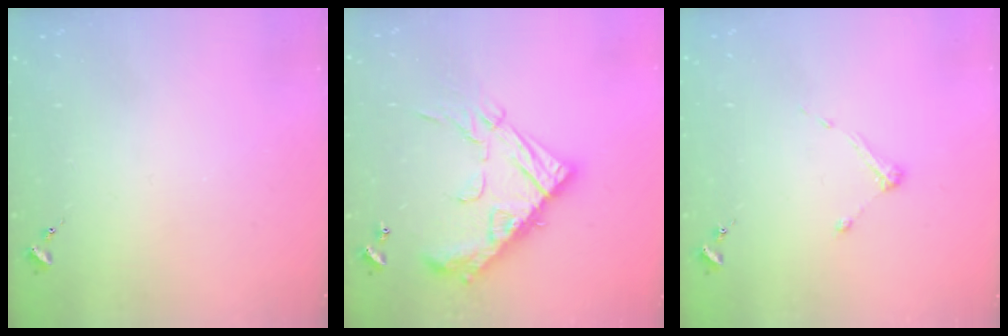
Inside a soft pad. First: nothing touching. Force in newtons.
{"total": 21.7, "press": 21.6, "slide": 1.9}
{"total": 3.9, "press": 3.8, "slide": 0.4}